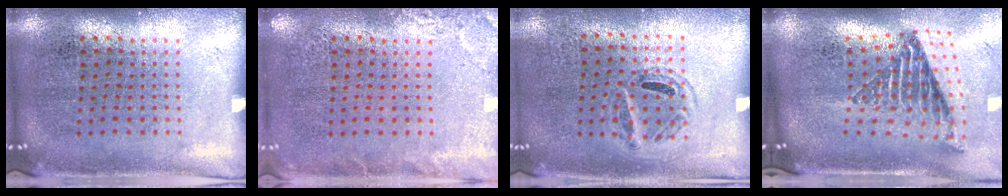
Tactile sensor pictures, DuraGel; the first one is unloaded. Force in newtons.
{"total": 2.0, "press": 2.0, "slide": 0.3}
{"total": 0.9, "press": 0.8, "slide": 0.4}
{"total": 2.5, "press": 1.6, "slide": 1.9}